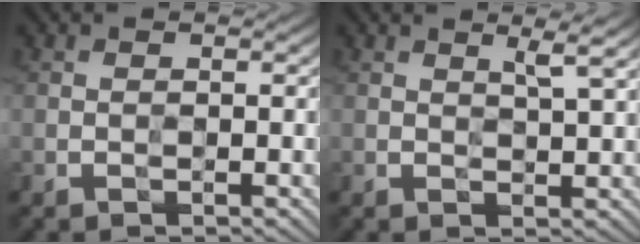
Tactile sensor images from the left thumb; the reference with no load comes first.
{"total": 1.7, "force": [1.4, -0.1, 0.9], "torque": [-0.019, 0.002, 0.028]}